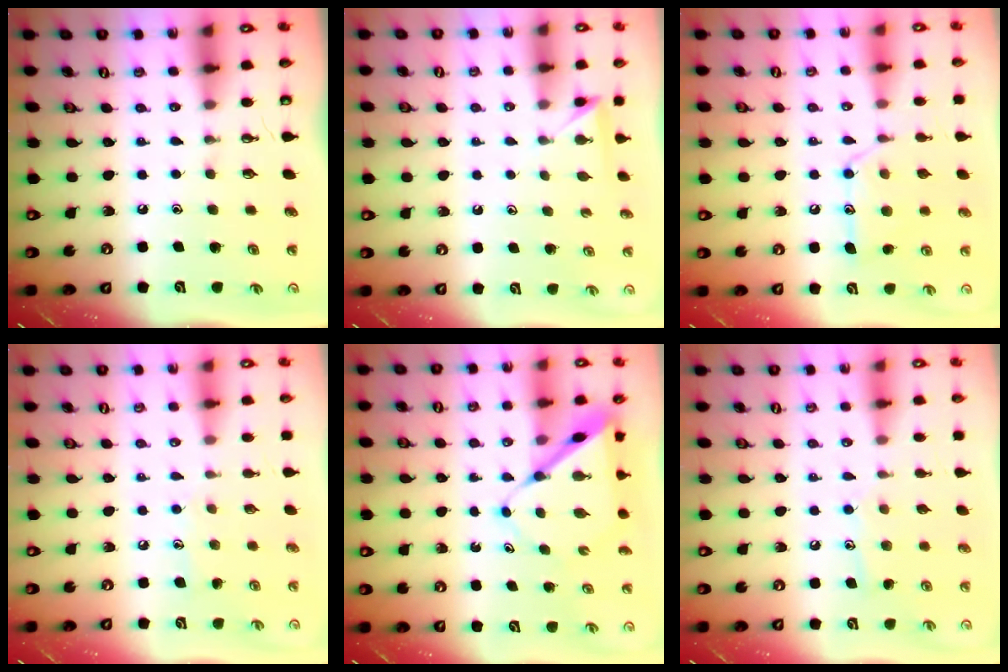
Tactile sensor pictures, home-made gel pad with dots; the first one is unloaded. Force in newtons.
{"total": 2.3, "press": 2.3, "slide": 0.3}
{"total": 13.7, "press": 13.7, "slide": 0.9}
{"total": 5.6, "press": 5.6, "slide": 0.6}
{"total": 8.3, "press": 8.3, "slide": 0.7}
{"total": 8.0, "press": 8.0, "slide": 0.5}